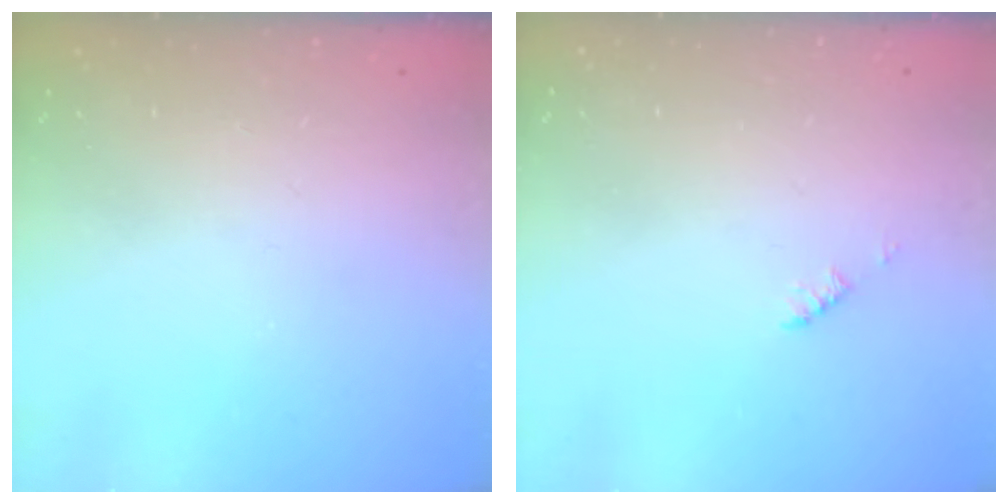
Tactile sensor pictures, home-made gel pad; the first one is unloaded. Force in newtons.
{"total": 1.2, "press": 1.2, "slide": 0.2}